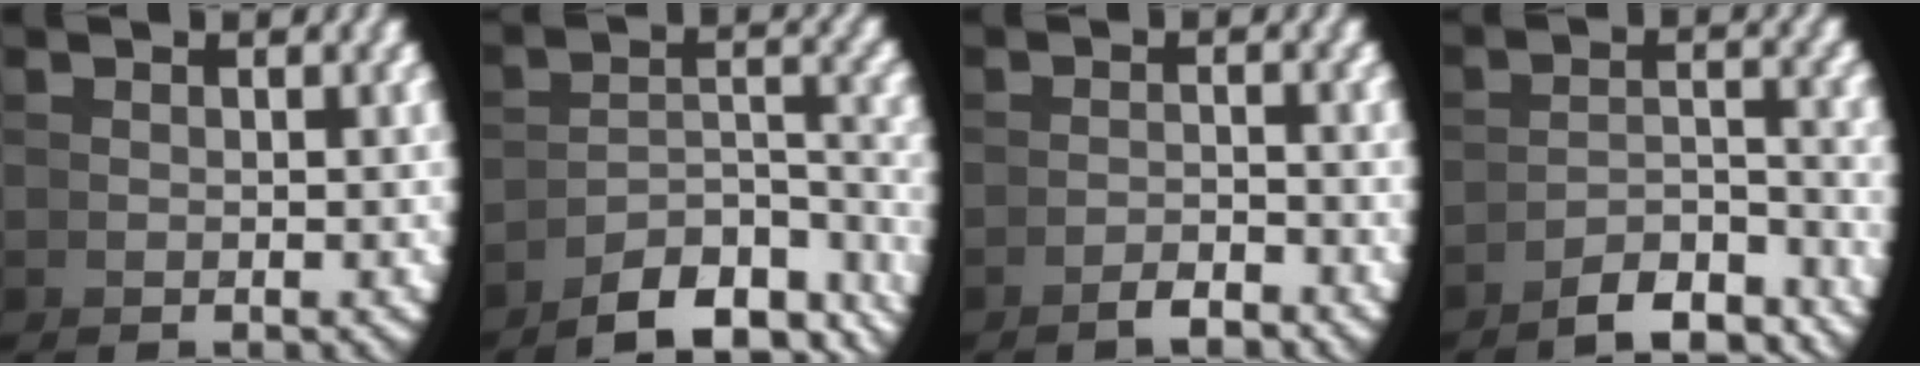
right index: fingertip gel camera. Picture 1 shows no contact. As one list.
[{"total": 9.1, "force": [-7.2, 2.6, 4.8], "torque": [-0.062, -0.022, -0.097]}, {"total": 2.0, "force": [-1.8, -0.7, 0.4], "torque": [0.015, 0.011, -0.037]}, {"total": 6.0, "force": [-5.3, 0.8, 2.6], "torque": [-0.021, -0.007, -0.083]}]